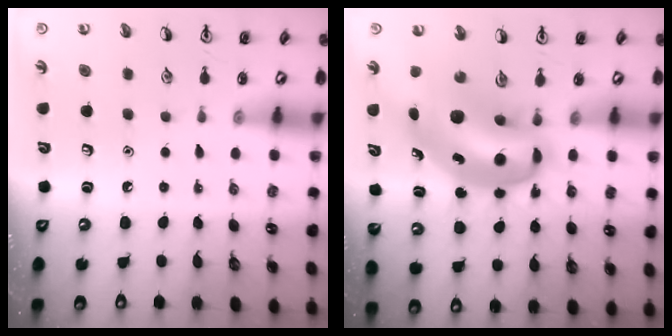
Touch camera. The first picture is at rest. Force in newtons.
{"total": 13.1, "press": 12.5, "slide": 4.0}